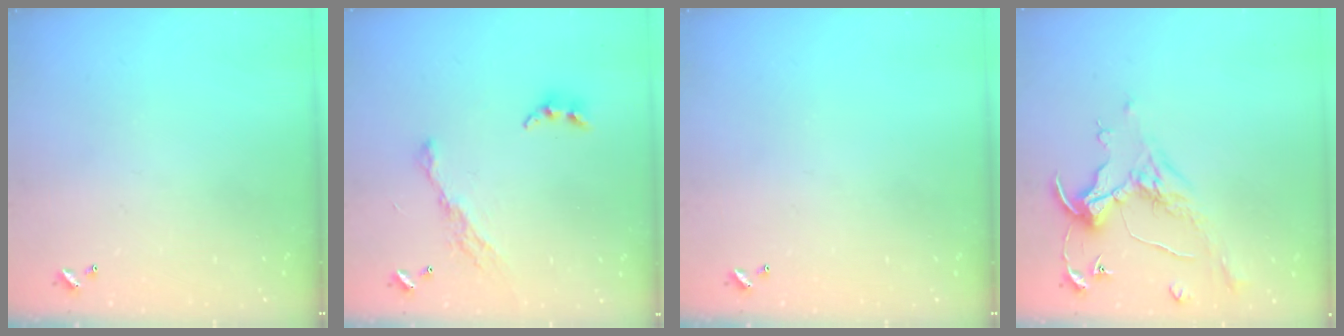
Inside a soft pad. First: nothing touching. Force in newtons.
{"total": 10.4, "press": 10.3, "slide": 1.2}
{"total": 0.0}
{"total": 0.8, "press": 0.7, "slide": 0.5}